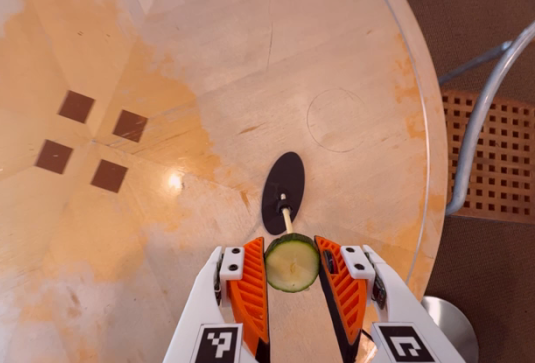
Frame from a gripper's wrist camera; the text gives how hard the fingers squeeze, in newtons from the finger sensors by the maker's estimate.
{"total": 8.8, "left": 9.0, "right": 8.7}